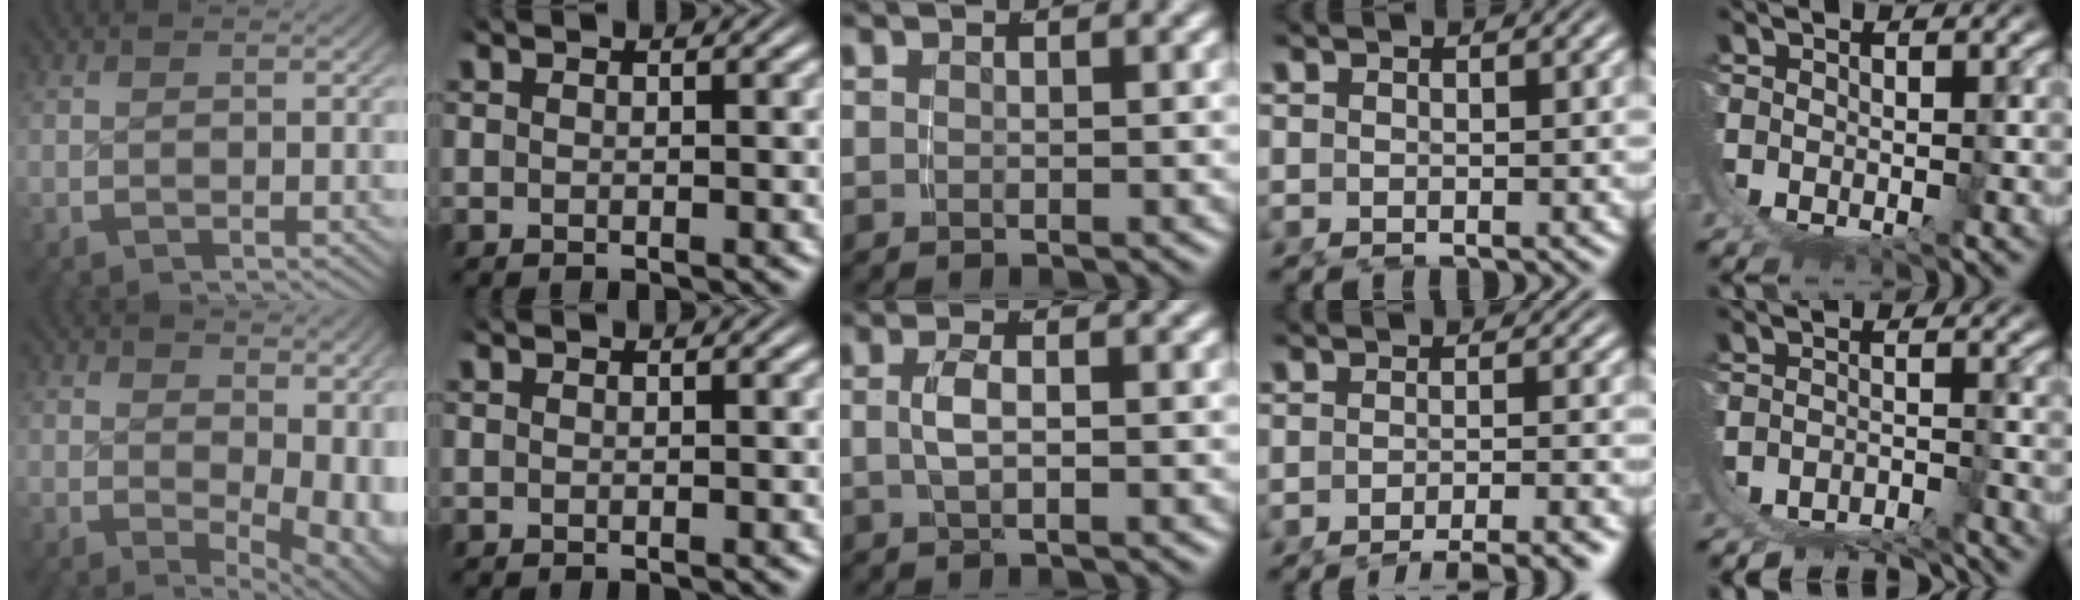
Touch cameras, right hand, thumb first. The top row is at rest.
{"thumb": {"total": 6.5, "force": [0.5, 3.8, 5.2], "torque": [-0.067, -0.030, 0.021]}, "middle": {"total": 1.7, "force": [-0.2, -0.1, 1.7], "torque": [-0.037, -0.002, 0.001]}, "ring": {"total": 7.6, "force": [-7.0, 1.2, 2.9], "torque": [-0.025, -0.011, -0.102]}, "little": {"total": 6.6, "force": [-6.4, 0.5, 1.3], "torque": [-0.009, -0.025, -0.097]}}